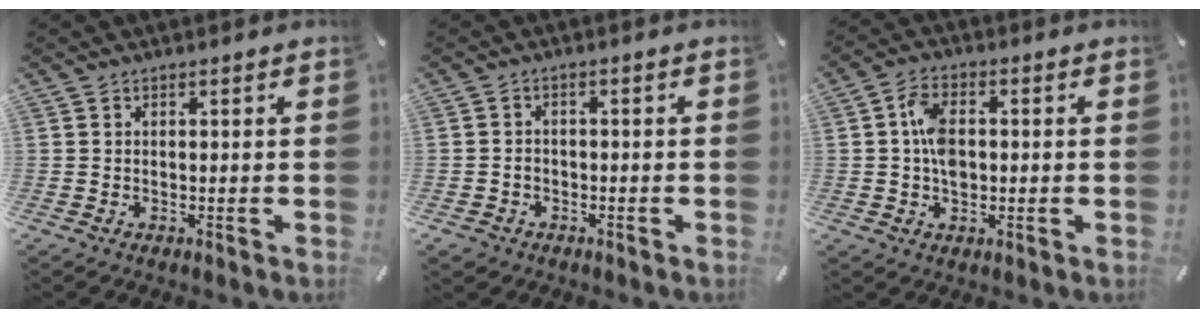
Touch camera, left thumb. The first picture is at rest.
{"total": 2.8, "force": [-1.3, 2.3, 0.9], "torque": [-0.016, 0.009, -0.028]}
{"total": 6.4, "force": [0.1, 4.1, 4.9], "torque": [-0.098, 0.004, -0.001]}